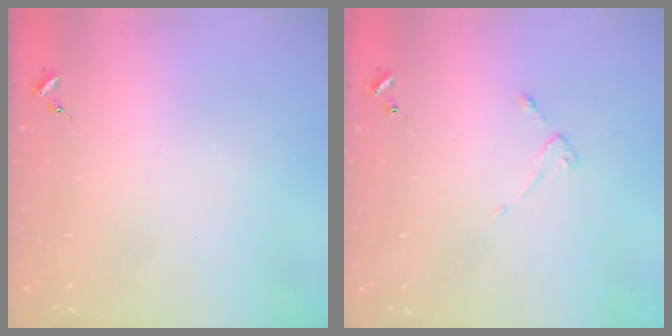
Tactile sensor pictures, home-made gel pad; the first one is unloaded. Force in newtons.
{"total": 2.7, "press": 2.6, "slide": 0.5}